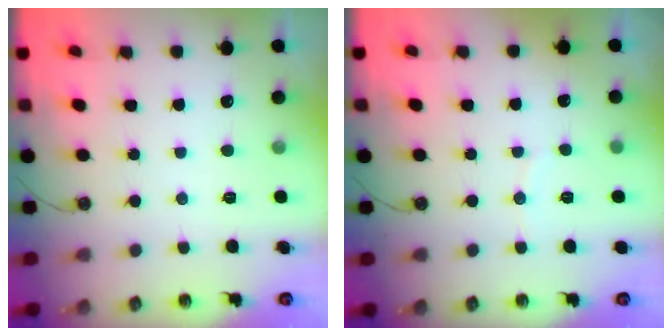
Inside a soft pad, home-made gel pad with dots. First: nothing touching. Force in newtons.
{"total": 2.2, "press": 2.2, "slide": 0.2}